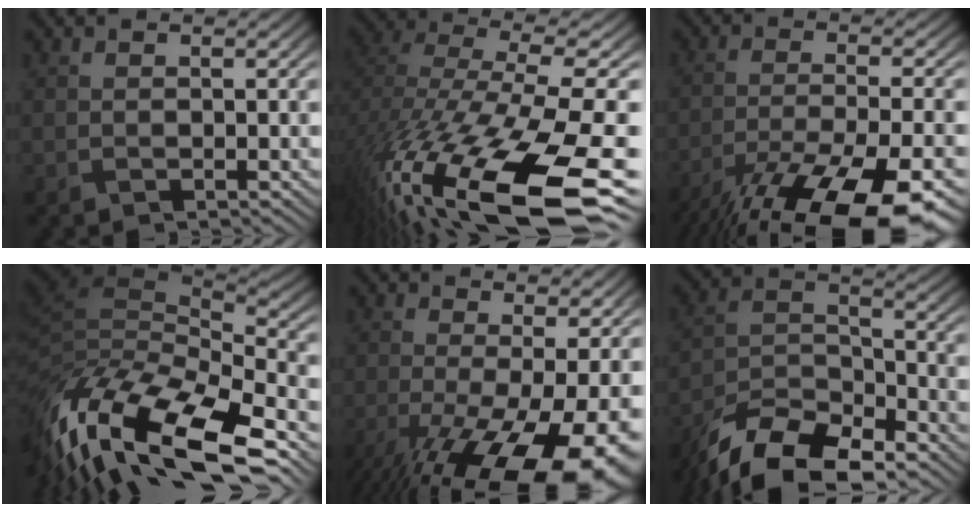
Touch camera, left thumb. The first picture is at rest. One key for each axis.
{"total": 19.1, "fx": -9.3, "fy": 7.8, "fz": 14.8, "tx": -0.335, "ty": -0.087, "tz": -0.114}
{"total": 17.4, "fx": -12.9, "fy": 4.4, "fz": 10.9, "tx": -0.198, "ty": -0.044, "tz": -0.196}
{"total": 18.2, "fx": -9.9, "fy": 6.7, "fz": 13.6, "tx": -0.303, "ty": -0.039, "tz": -0.149}
{"total": 16.6, "fx": -7.1, "fy": 6.2, "fz": 13.7, "tx": -0.255, "ty": -0.036, "tz": -0.096}
{"total": 14.7, "fx": -11.5, "fy": 5.2, "fz": 7.5, "tx": -0.161, "ty": -0.015, "tz": -0.204}